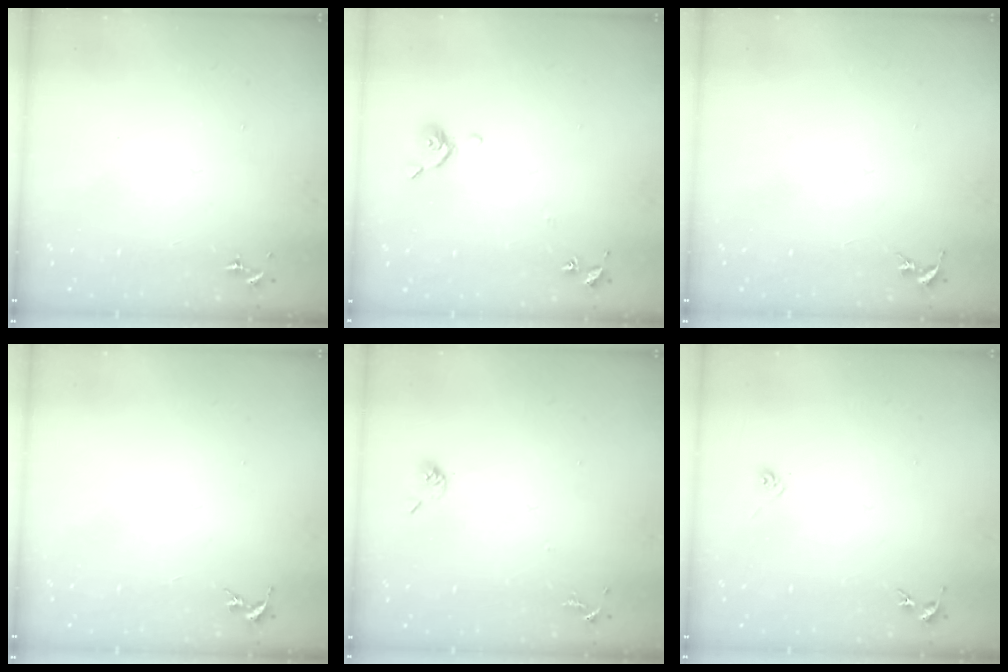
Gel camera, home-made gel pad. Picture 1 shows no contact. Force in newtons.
{"total": 5.6, "press": 5.6, "slide": 0.9}
{"total": 0.0}
{"total": 0.0}
{"total": 5.5, "press": 5.4, "slide": 0.9}
{"total": 3.3, "press": 3.0, "slide": 1.2}